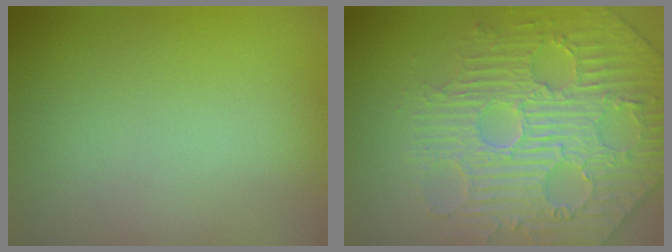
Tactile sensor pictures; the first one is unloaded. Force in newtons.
{"total": 5.3, "press": 5.2, "slide": 1.2}